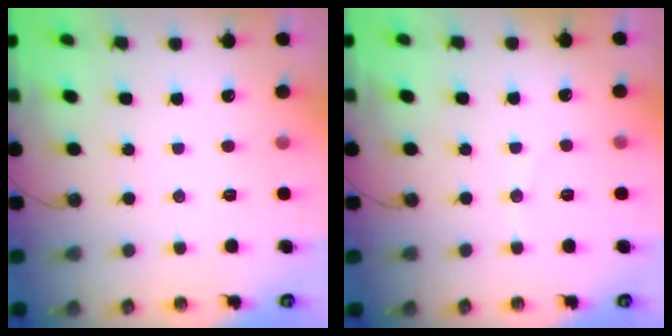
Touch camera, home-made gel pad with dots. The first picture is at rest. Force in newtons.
{"total": 3.5, "press": 3.5, "slide": 0.4}